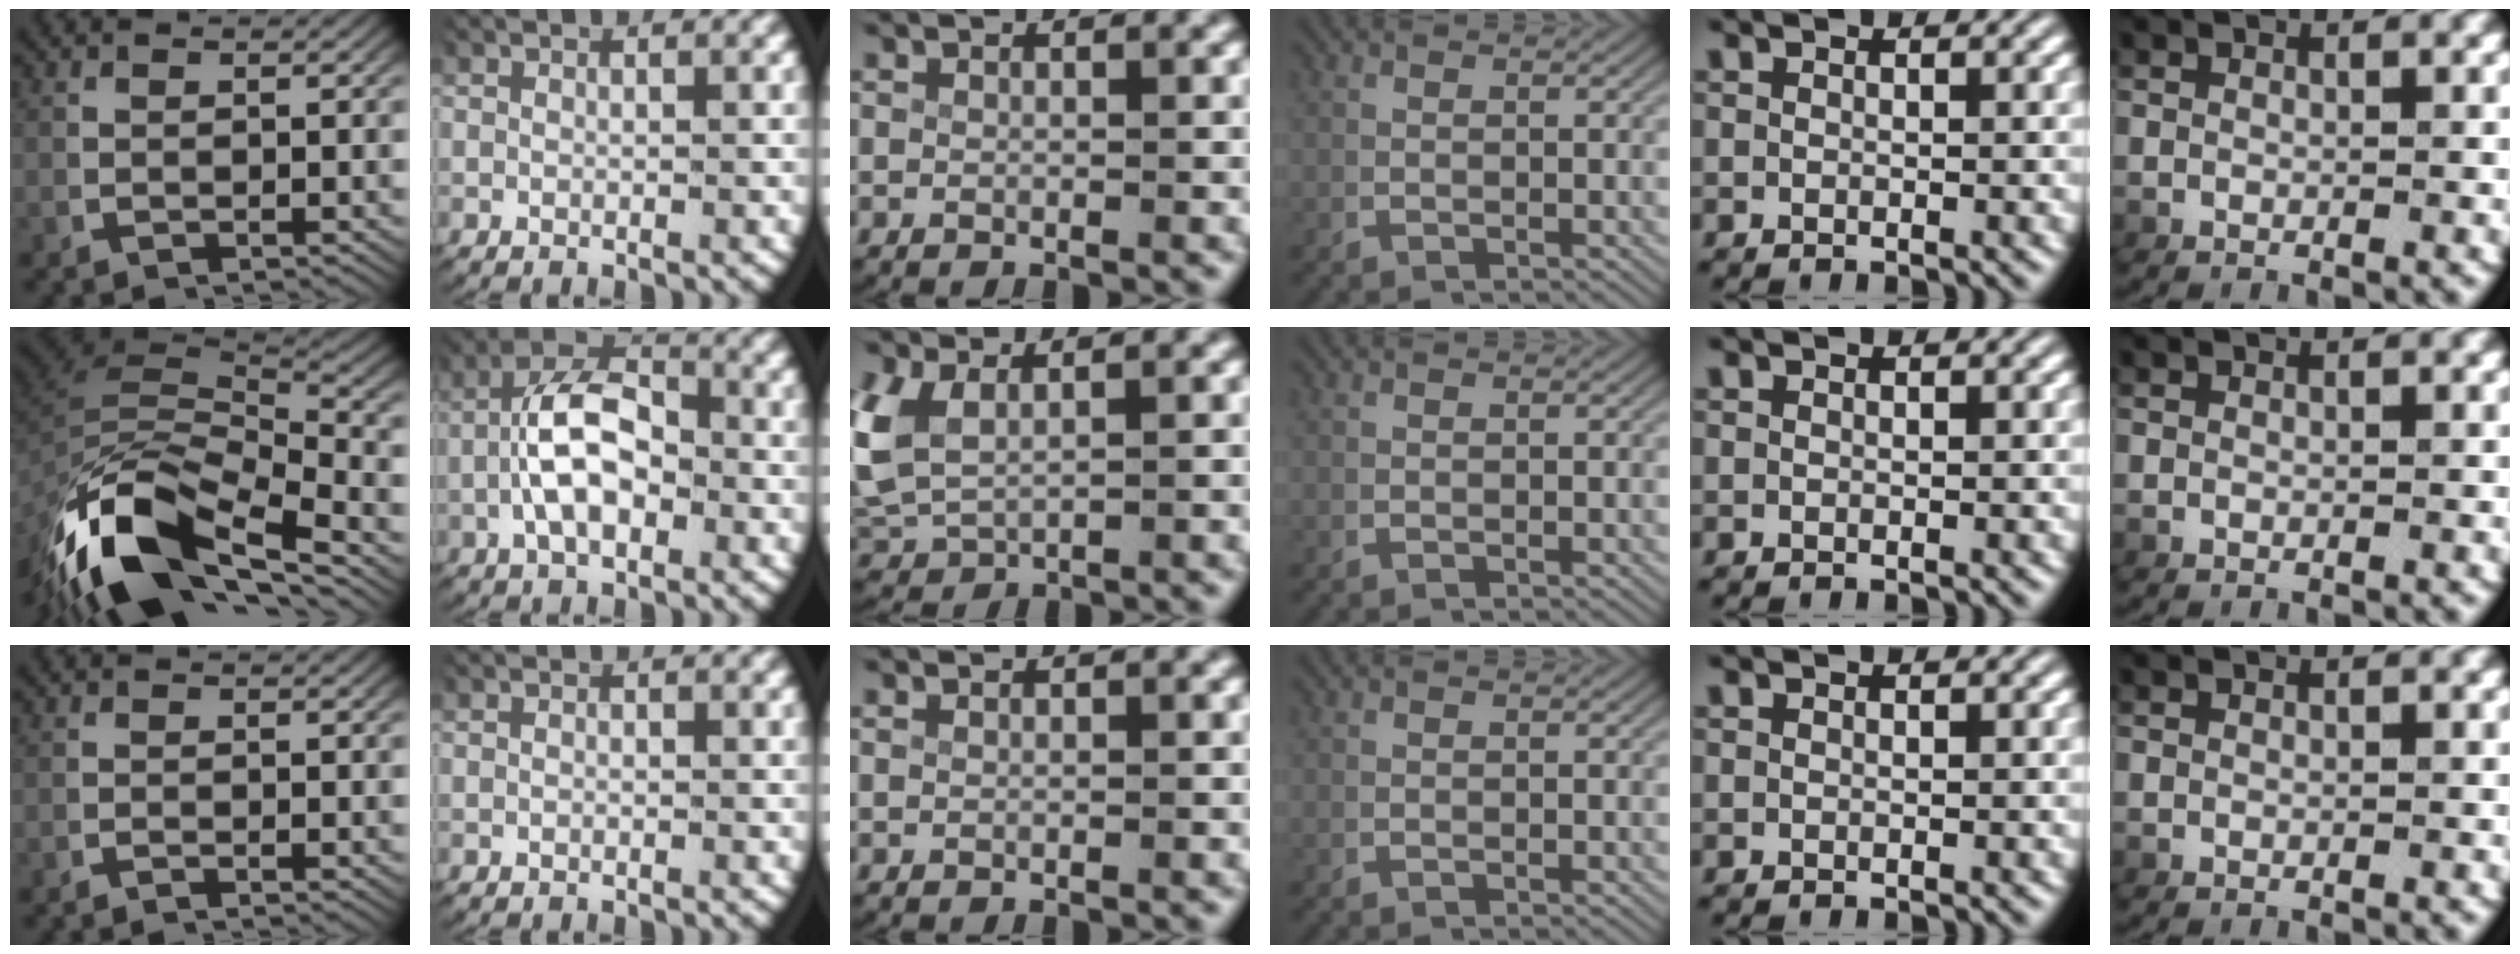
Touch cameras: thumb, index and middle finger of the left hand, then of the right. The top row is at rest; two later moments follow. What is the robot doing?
{"motion": "lift_and_place", "object": "scissors"}